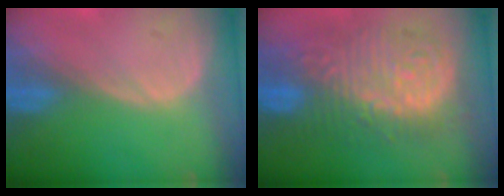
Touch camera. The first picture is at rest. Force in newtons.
{"total": 13.4, "press": 13.3, "slide": 1.2}